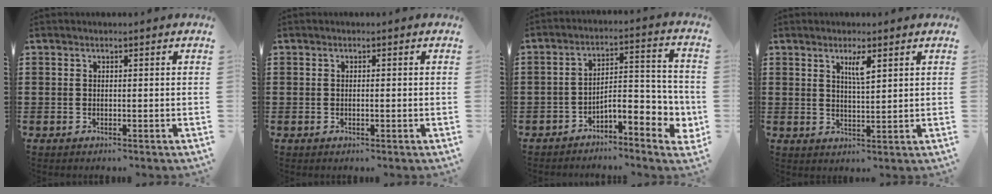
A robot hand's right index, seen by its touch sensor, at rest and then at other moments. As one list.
[{"total": 0.6, "force": [-0.1, 0.1, 0.5], "torque": [-0.011, -0.003, -0.002]}, {"total": 6.2, "force": [-3.6, 2.2, 4.6], "torque": [-0.064, -0.014, -0.071]}, {"total": 3.2, "force": [1.7, 0.6, 2.6], "torque": [-0.048, 0.000, 0.026]}]